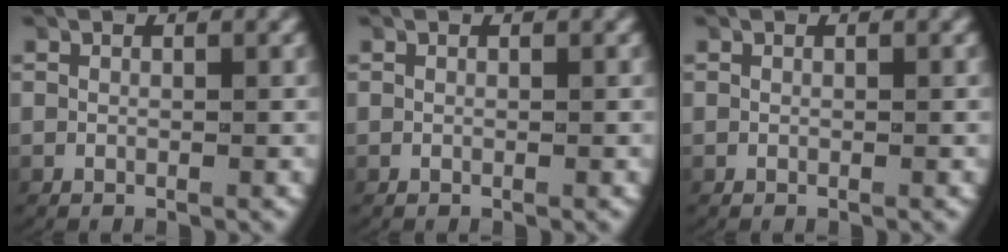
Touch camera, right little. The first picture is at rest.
{"total": 0.0}
{"total": 0.0}